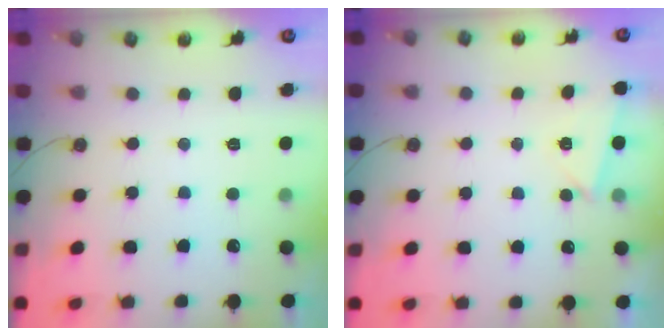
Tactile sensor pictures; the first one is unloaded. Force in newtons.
{"total": 2.8, "press": 1.7, "slide": 2.2}